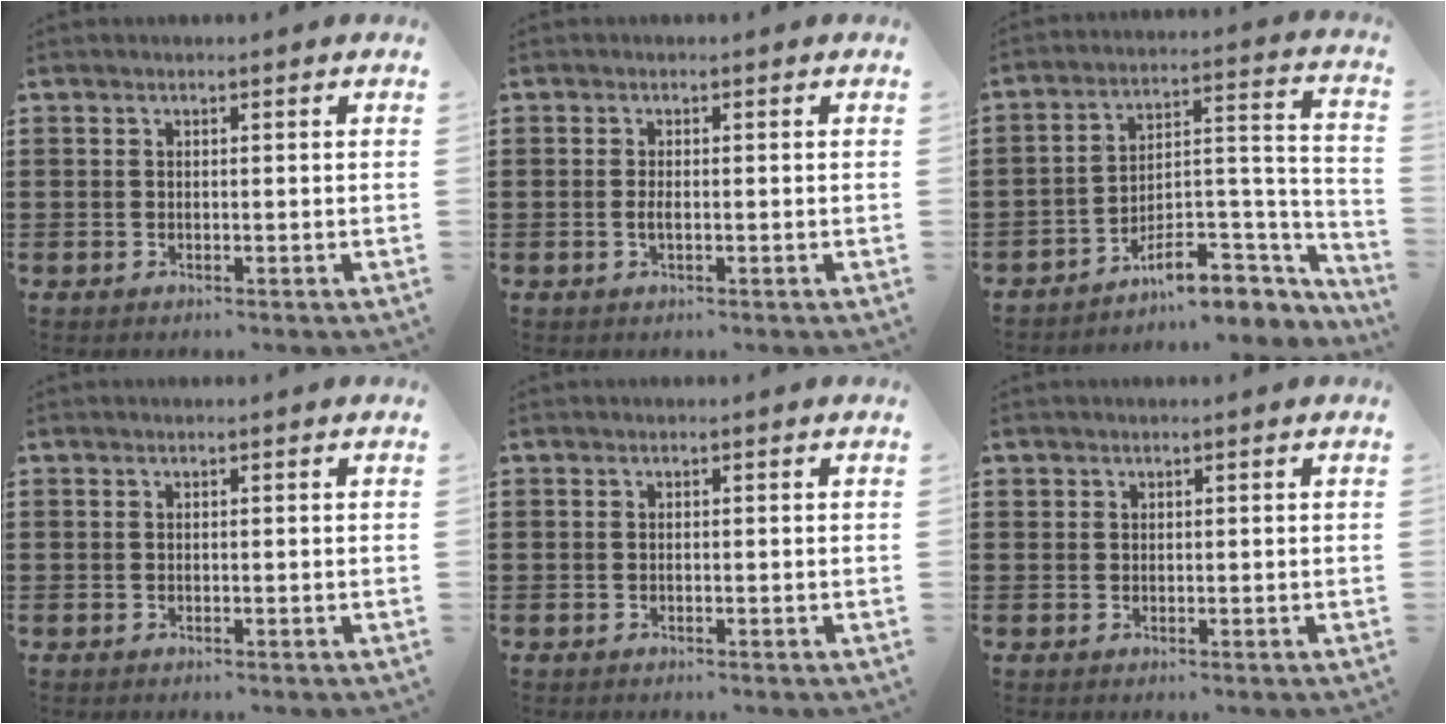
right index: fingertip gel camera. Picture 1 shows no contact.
{"total": 1.3, "force": [-0.3, 0.4, 1.2], "torque": [-0.021, 0.000, -0.006]}
{"total": 9.6, "force": [-7.1, 3.9, 5.1], "torque": [-0.052, 0.018, -0.131]}
{"total": 0.0}
{"total": 0.0}
{"total": 0.8, "force": [0.4, 0.7, 0.0], "torque": [-0.002, 0.004, 0.008]}